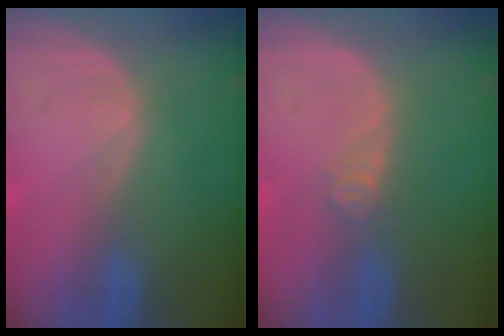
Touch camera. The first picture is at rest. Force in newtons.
{"total": 2.0, "press": 1.6, "slide": 1.1}